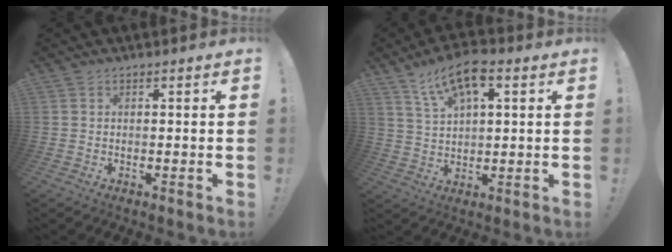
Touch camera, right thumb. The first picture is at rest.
{"total": 11.1, "force": [6.0, 4.8, 8.0], "torque": [-0.128, -0.022, 0.106]}